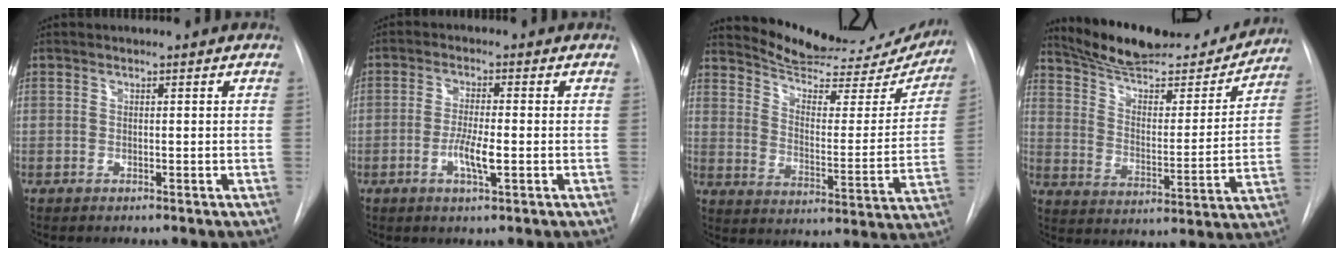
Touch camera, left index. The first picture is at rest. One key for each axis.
{"total": 4.7, "fx": -2.0, "fy": 0.6, "fz": 4.2, "tx": -0.081, "ty": -0.009, "tz": -0.036}
{"total": 22.6, "fx": 21.0, "fy": 4.9, "fz": 6.8, "tx": -0.091, "ty": -0.060, "tz": 0.269}
{"total": 21.5, "fx": 19.5, "fy": 4.4, "fz": 7.7, "tx": -0.113, "ty": -0.023, "tz": 0.281}